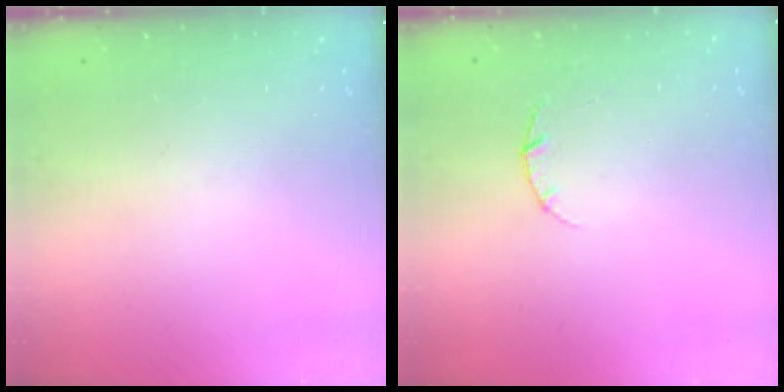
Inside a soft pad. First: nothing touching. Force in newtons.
{"total": 2.8, "press": 2.8, "slide": 0.4}